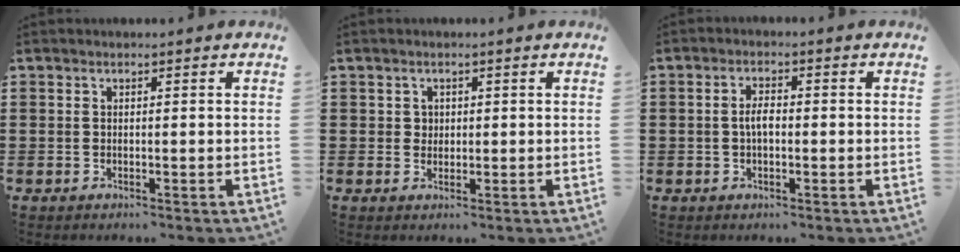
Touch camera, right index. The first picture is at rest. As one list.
[{"total": 1.4, "force": [0.4, 1.3, 0.3], "torque": [-0.010, 0.007, 0.007]}, {"total": 2.7, "force": [-0.2, 1.2, 2.4], "torque": [-0.053, 0.000, -0.008]}]